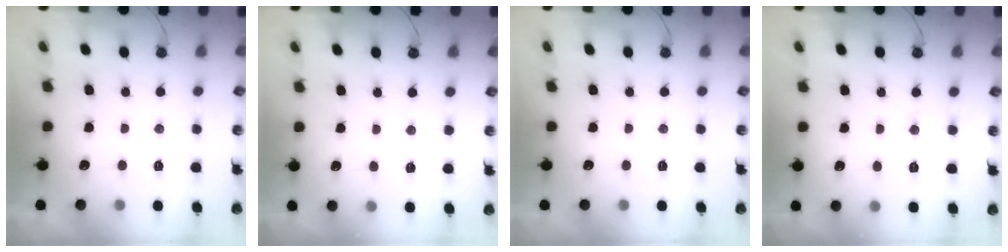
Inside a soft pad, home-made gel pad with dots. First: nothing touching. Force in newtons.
{"total": 4.0, "press": 3.9, "slide": 0.6}
{"total": 0.0}
{"total": 5.5, "press": 5.4, "slide": 0.8}